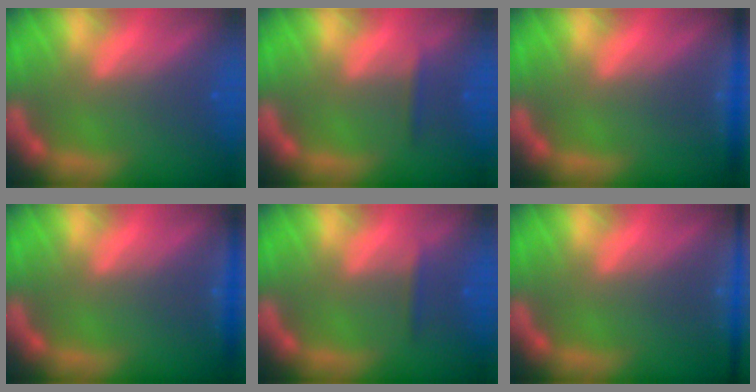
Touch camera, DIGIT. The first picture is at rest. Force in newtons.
{"total": 0.9}
{"total": 3.0}
{"total": 2.4}
{"total": 0.9}
{"total": 6.0}